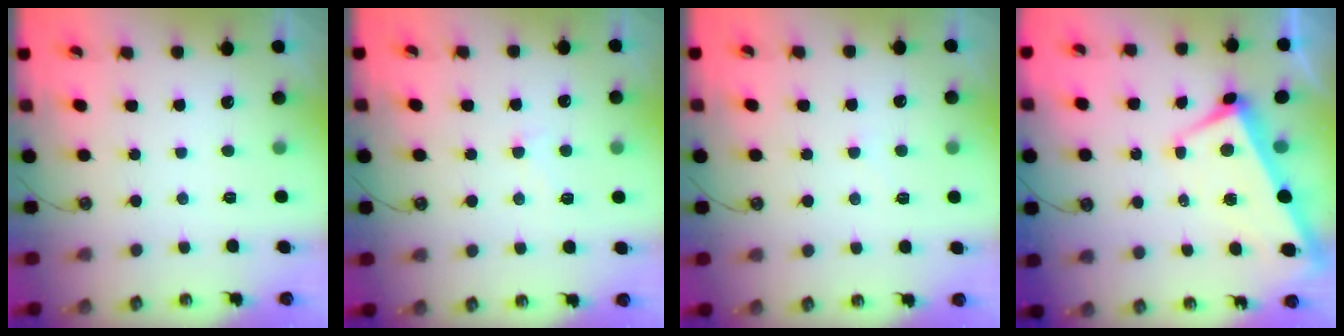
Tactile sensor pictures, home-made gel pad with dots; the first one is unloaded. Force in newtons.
{"total": 0.8, "press": 0.0, "slide": 0.8}
{"total": 3.6, "press": 3.6, "slide": 0.4}
{"total": 1.7, "press": 1.4, "slide": 1.0}